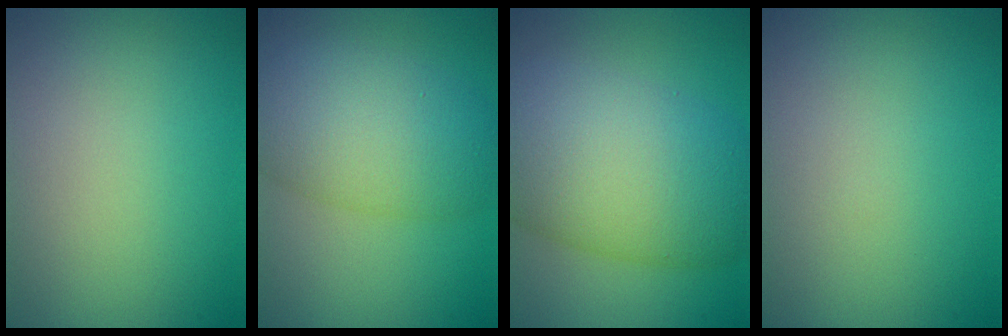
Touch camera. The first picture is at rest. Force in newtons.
{"total": 7.4, "press": 7.4, "slide": 0.2}
{"total": 11.5, "press": 11.5, "slide": 0.6}
{"total": 0.0}